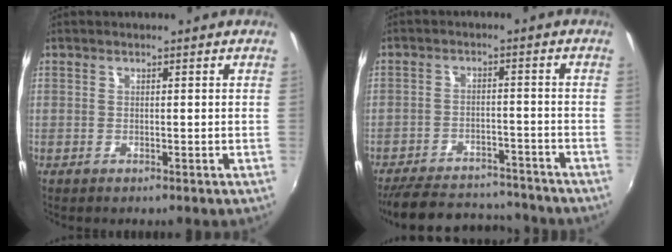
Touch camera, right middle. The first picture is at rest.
{"total": 17.6, "force": [-15.4, 5.5, 6.4], "torque": [-0.149, 0.005, -0.214]}